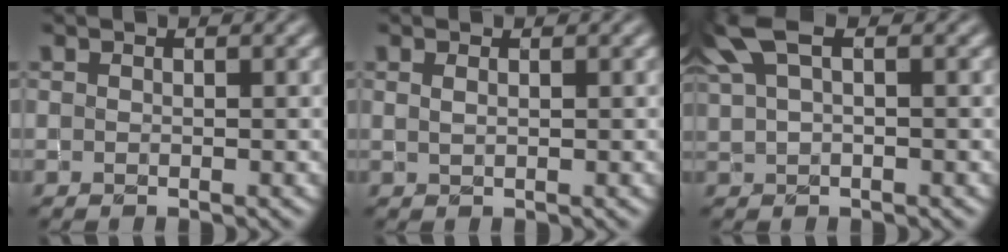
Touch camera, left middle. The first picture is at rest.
{"total": 0.6, "force": [0.5, 0.2, 0.3], "torque": [-0.005, 0.004, 0.008]}
{"total": 4.5, "force": [2.4, 1.6, 3.5], "torque": [-0.082, 0.018, 0.045]}